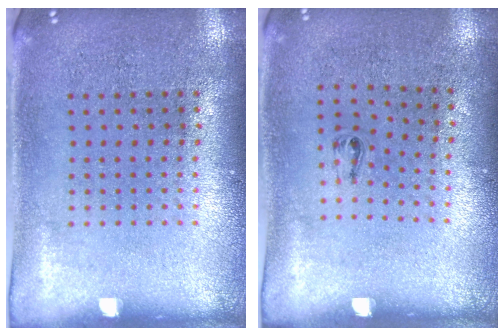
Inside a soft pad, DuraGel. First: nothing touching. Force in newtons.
{"total": 0.5, "press": 0.2, "slide": 0.5}